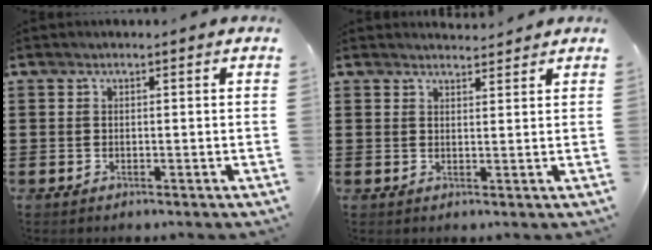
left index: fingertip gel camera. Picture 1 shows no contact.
{"total": 1.9, "force": [1.9, 0.1, 0.0], "torque": [-0.005, -0.002, 0.036]}